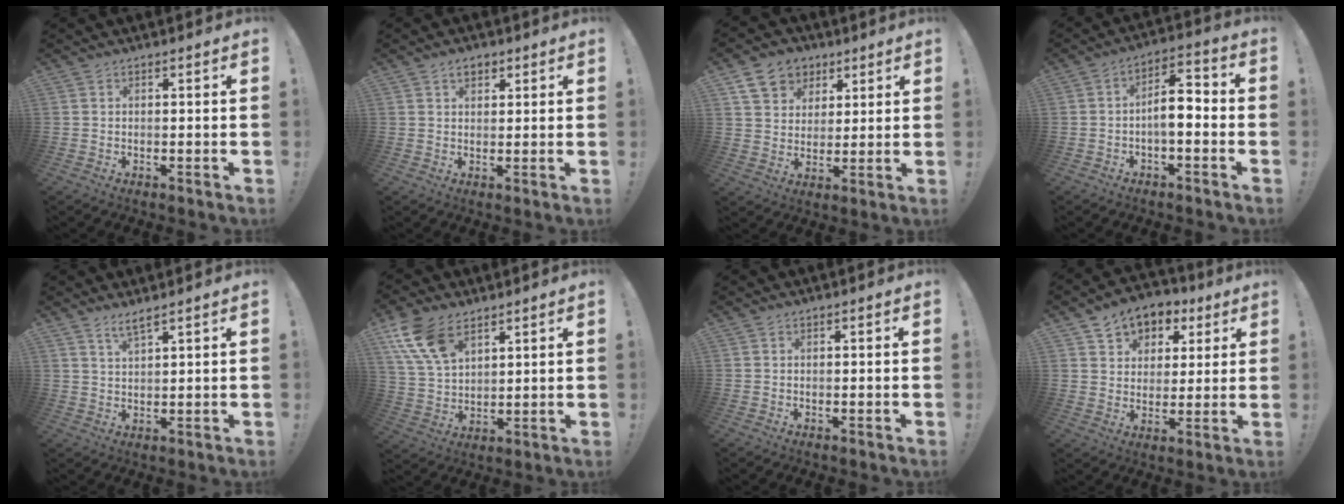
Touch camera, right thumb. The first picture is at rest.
{"total": 3.6, "force": [1.9, 2.3, 1.9], "torque": [-0.021, -0.002, 0.031]}
{"total": 11.2, "force": [5.8, 8.8, 3.9], "torque": [-0.049, -0.031, 0.114]}
{"total": 8.3, "force": [-1.9, 3.9, 7.1], "torque": [-0.113, 0.007, -0.035]}
{"total": 3.8, "force": [3.1, 0.4, 2.2], "torque": [-0.040, -0.016, 0.055]}
{"total": 13.0, "force": [7.7, 7.3, 7.6], "torque": [-0.152, -0.033, 0.148]}
{"total": 0.0}
{"total": 8.1, "force": [4.2, 6.6, 2.0], "torque": [-0.020, -0.030, 0.082]}